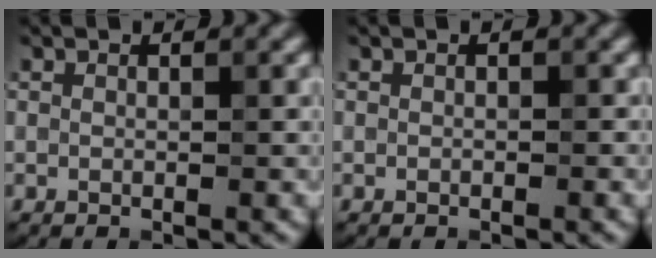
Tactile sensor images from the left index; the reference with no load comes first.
{"total": 0.0}